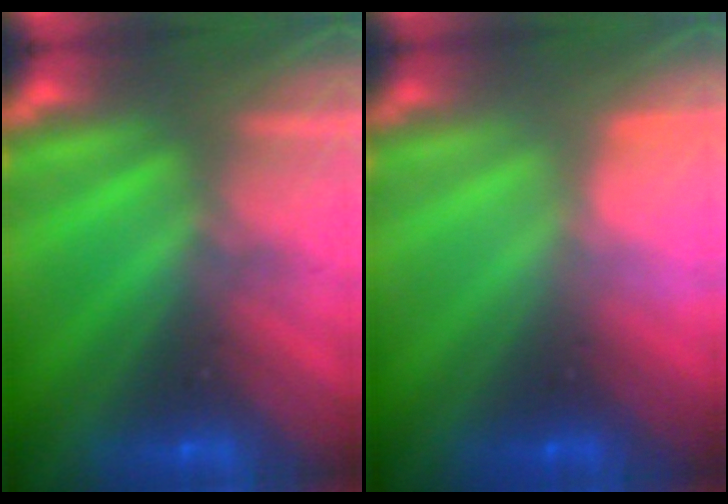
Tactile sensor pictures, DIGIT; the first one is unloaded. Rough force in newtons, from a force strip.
{"total": 2.9}